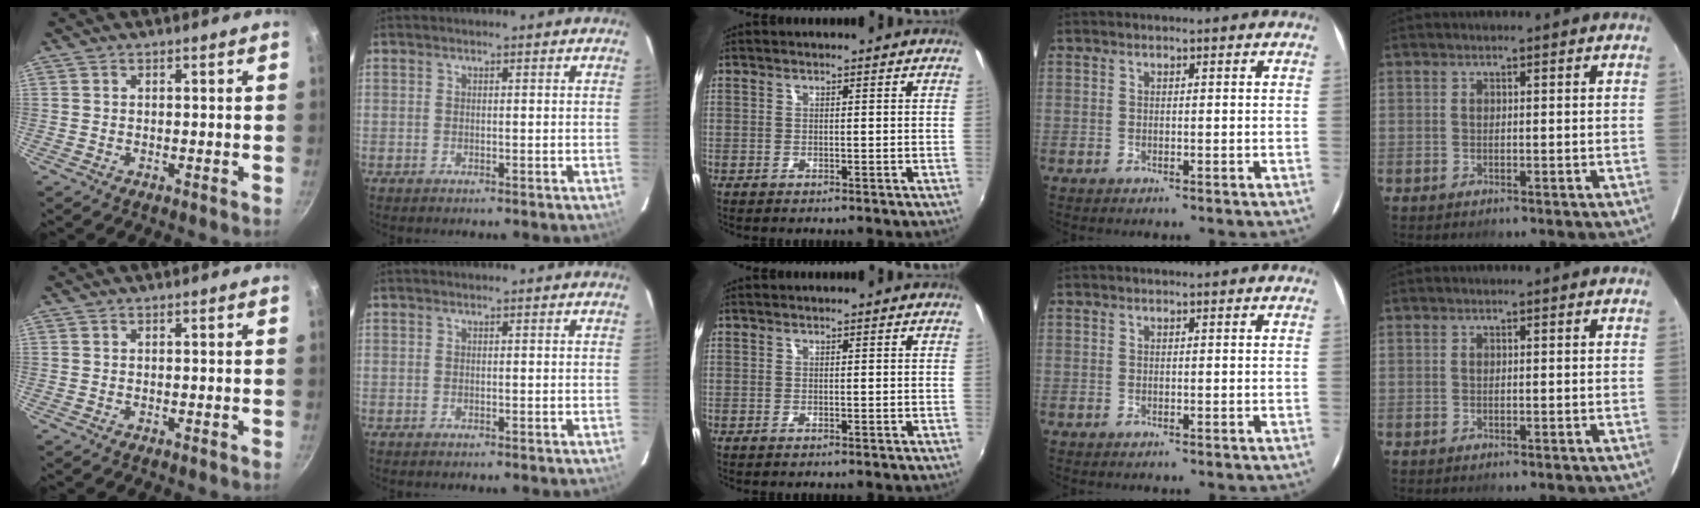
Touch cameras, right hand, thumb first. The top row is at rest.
{}